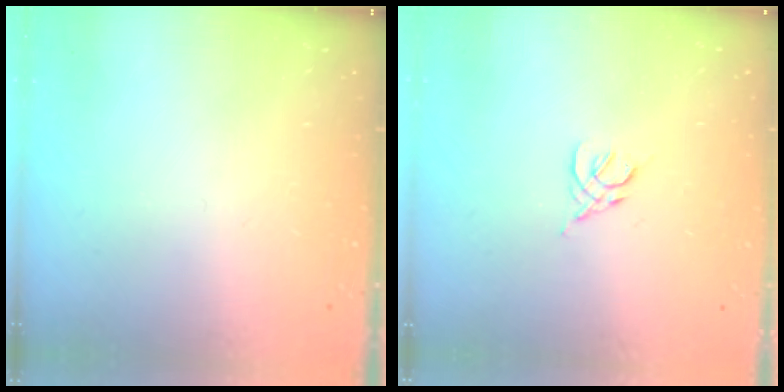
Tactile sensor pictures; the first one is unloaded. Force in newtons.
{"total": 2.5, "press": 2.4, "slide": 0.7}